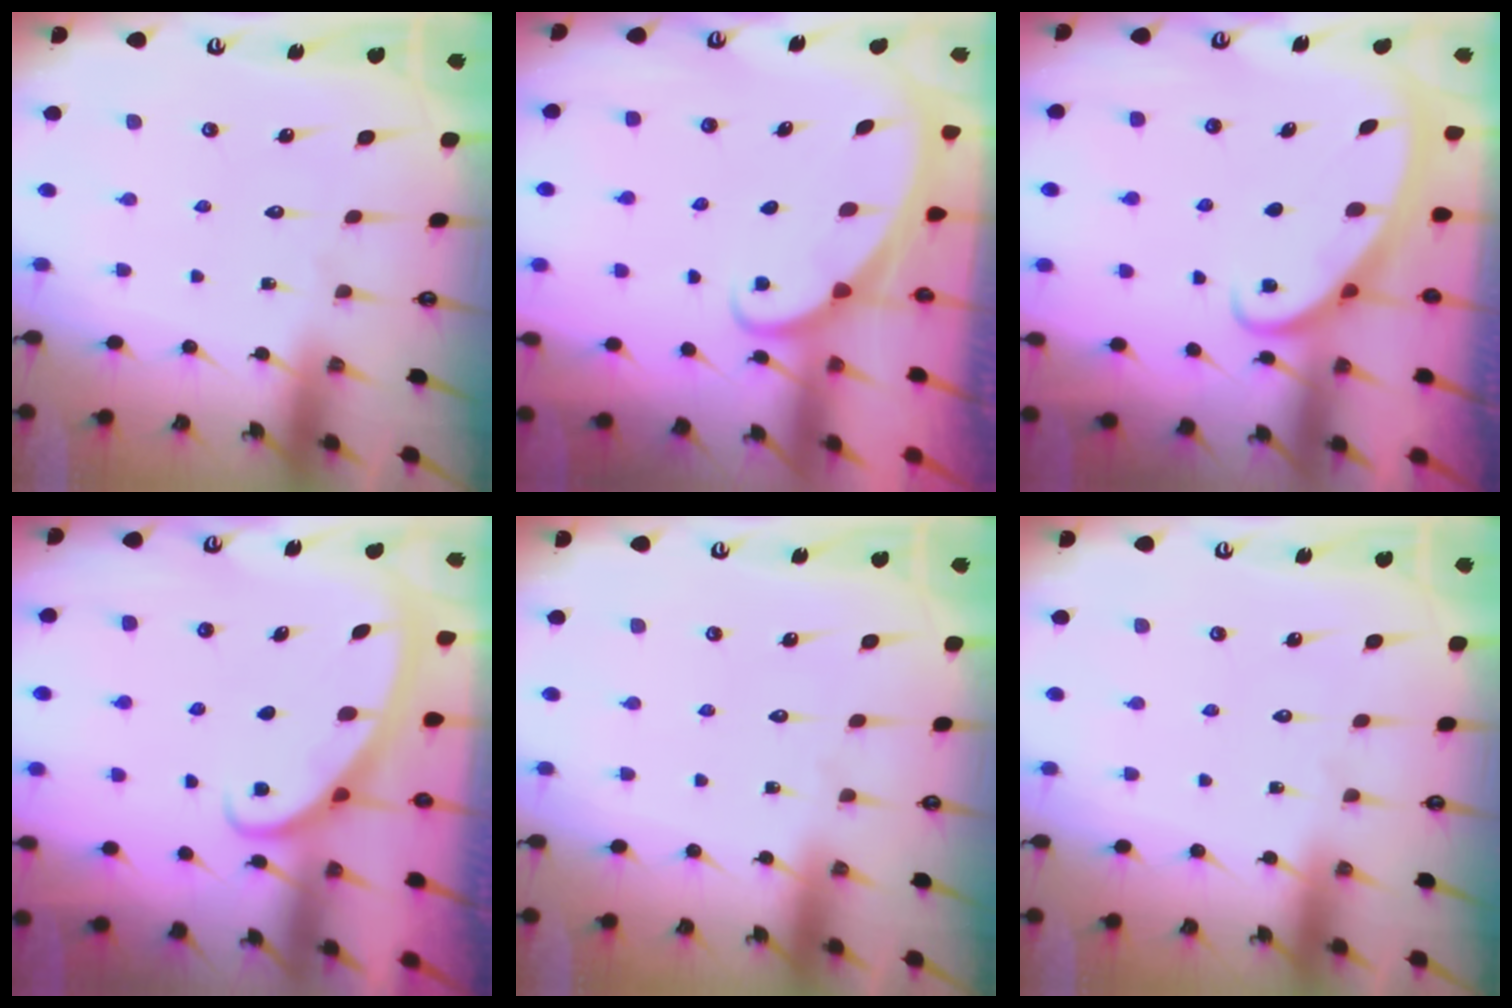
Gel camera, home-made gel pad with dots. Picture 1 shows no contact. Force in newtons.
{"total": 1.6, "press": 1.6, "slide": 0.0}
{"total": 2.5, "press": 2.5, "slide": 0.4}
{"total": 2.8, "press": 2.8, "slide": 0.4}
{"total": 0.0}
{"total": 0.0}